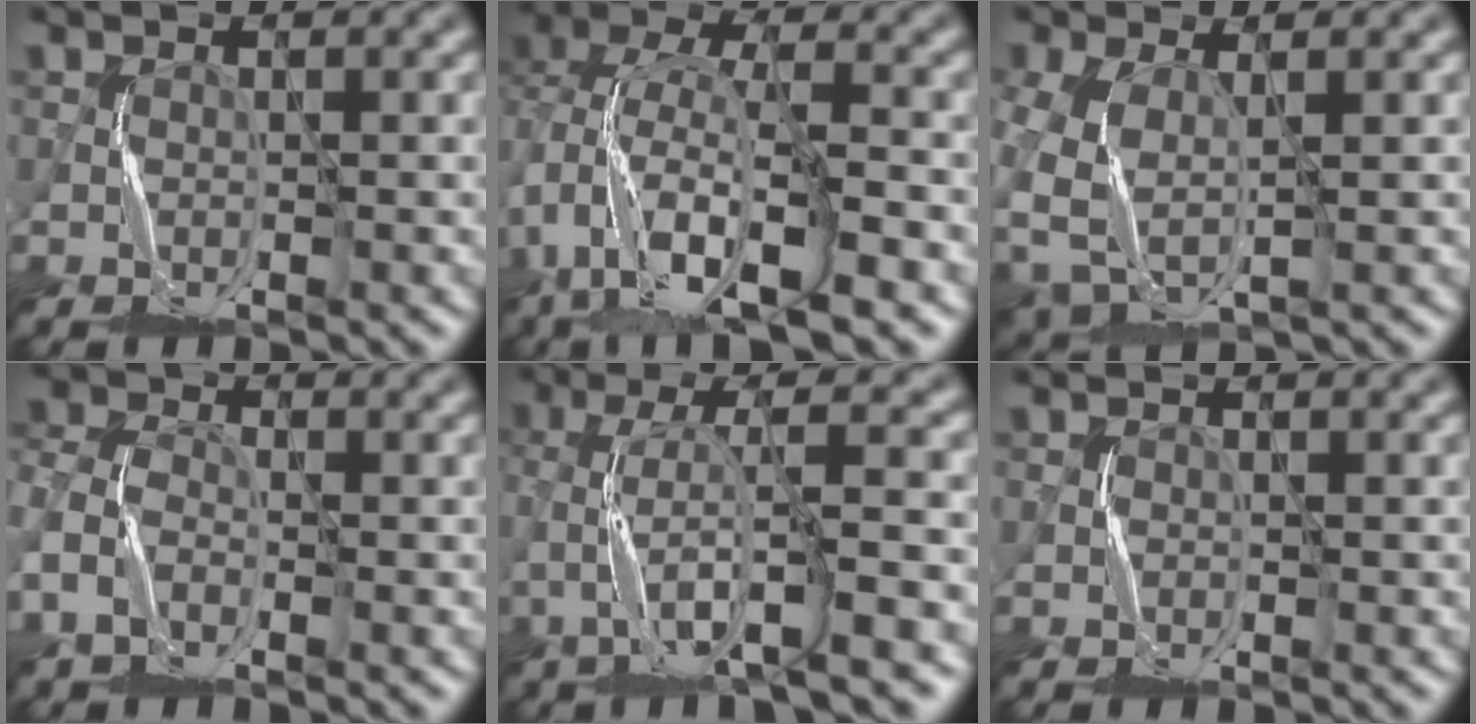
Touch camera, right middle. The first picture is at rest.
{"total": 10.2, "force": [-5.0, 4.4, 7.7], "torque": [-0.145, 0.005, -0.093]}
{"total": 5.1, "force": [-1.2, 3.1, 3.9], "torque": [-0.115, -0.014, -0.021]}
{"total": 5.0, "force": [-2.2, 3.4, 2.9], "torque": [-0.077, 0.000, -0.056]}
{"total": 7.2, "force": [-3.4, 1.1, 6.2], "torque": [-0.109, 0.009, -0.065]}
{"total": 0.6, "force": [-0.3, 0.5, 0.1], "torque": [0.000, 0.001, -0.006]}